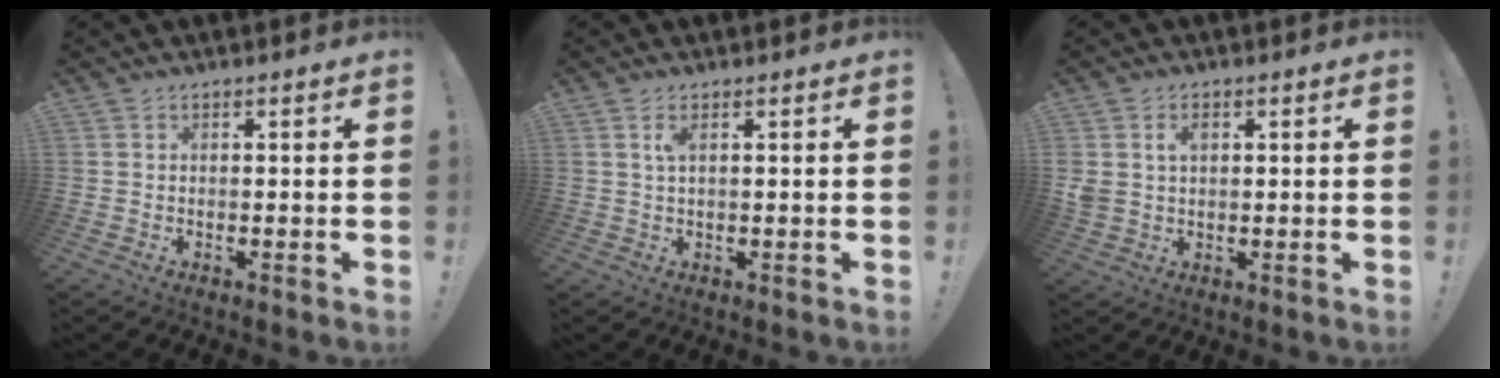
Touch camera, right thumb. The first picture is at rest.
{"total": 2.3, "force": [0.8, 0.3, 2.1], "torque": [-0.043, 0.001, 0.013]}
{"total": 3.9, "force": [1.3, 2.8, 2.4], "torque": [-0.042, 0.001, 0.023]}